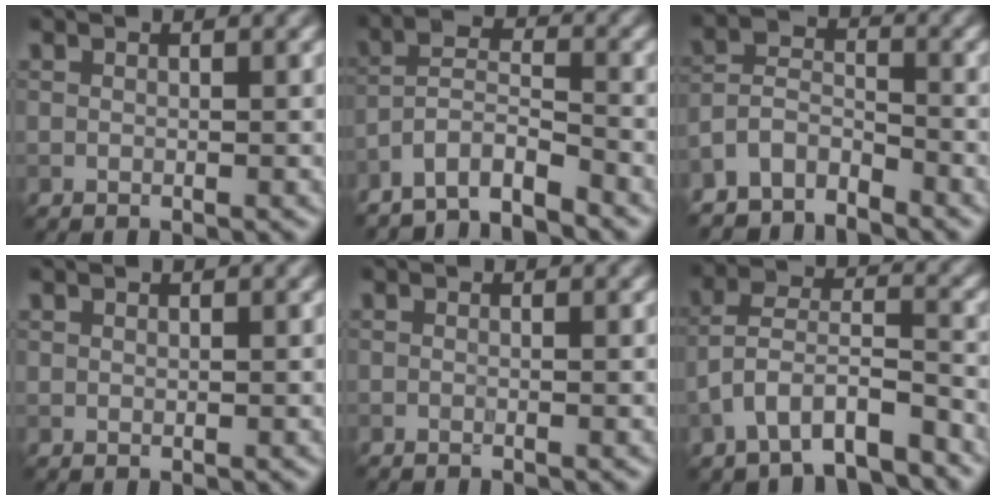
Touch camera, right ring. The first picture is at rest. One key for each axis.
{"total": 6.0, "fx": -5.1, "fy": 1.3, "fz": 2.8, "tx": -0.046, "ty": 0.003, "tz": -0.099}
{"total": 4.7, "fx": -4.2, "fy": 1.7, "fz": 1.3, "tx": -0.022, "ty": 0.000, "tz": -0.089}
{"total": 0.0}
{"total": 0.6, "fx": -0.2, "fy": 0.1, "fz": 0.5, "tx": -0.006, "ty": -0.007, "tz": -0.007}
{"total": 6.4, "fx": -4.1, "fy": 2.7, "fz": 4.0, "tx": -0.070, "ty": 0.002, "tz": -0.085}